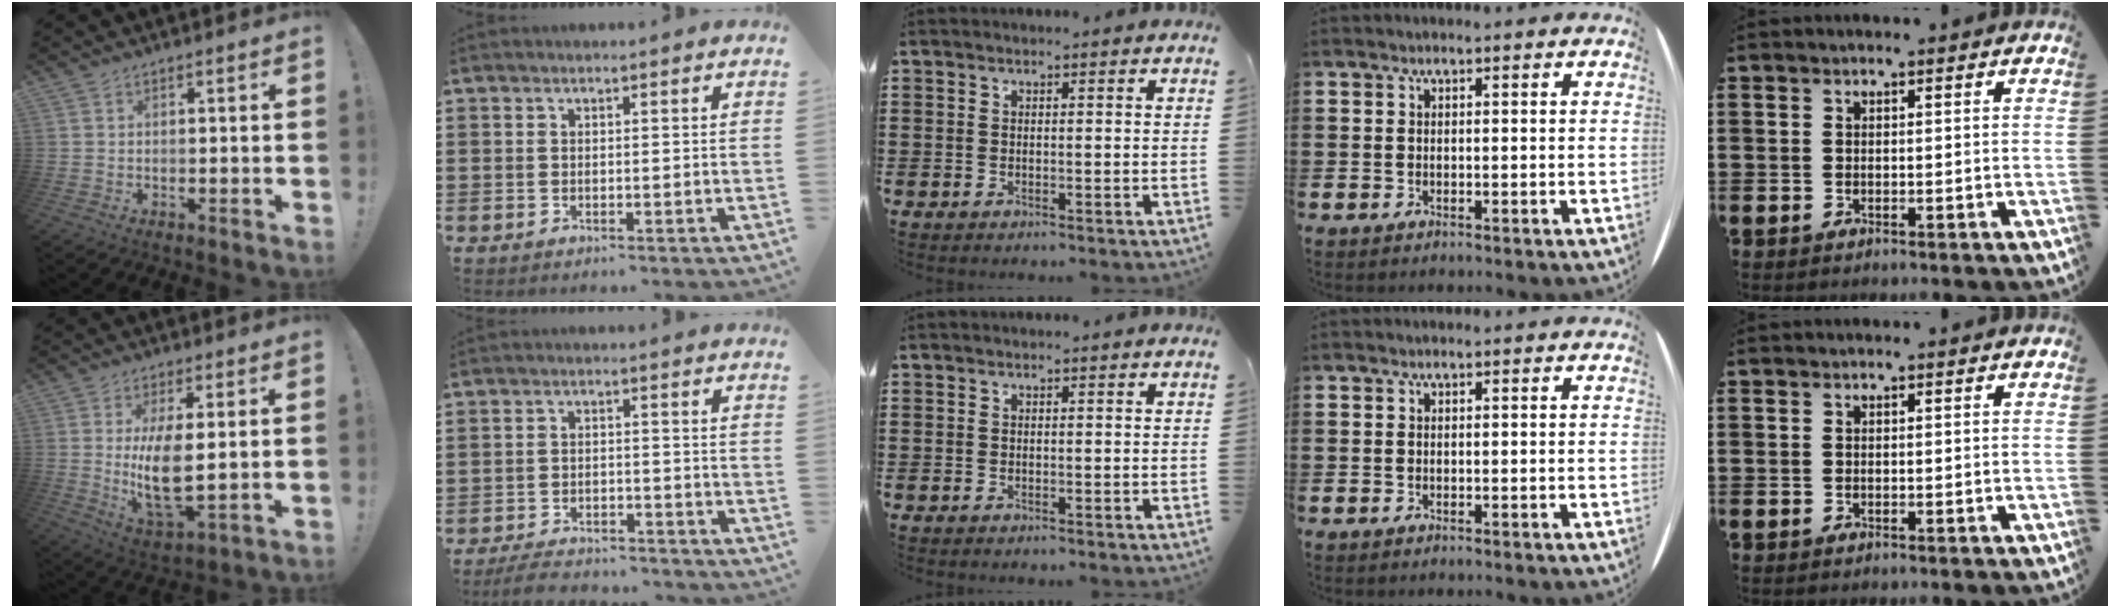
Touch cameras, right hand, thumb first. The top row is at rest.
{"thumb": {"total": 11.3, "force": [1.8, 4.5, 10.3], "torque": [-0.207, -0.028, 0.026]}, "index": {"total": 4.1, "force": [-3.9, 0.6, 0.7], "torque": [-0.020, 0.004, -0.081]}}